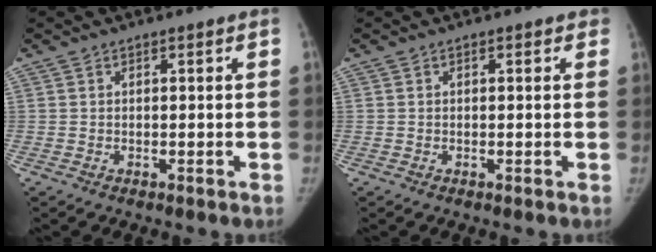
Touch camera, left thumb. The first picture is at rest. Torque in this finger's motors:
{"motor_torque": [-0.80, -0.03, -0.35, 0.51, -0.10]}